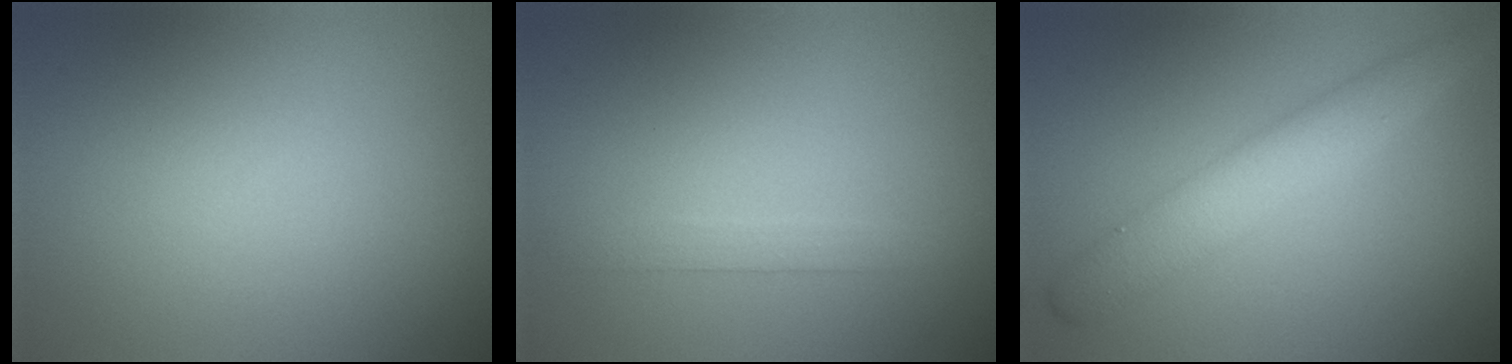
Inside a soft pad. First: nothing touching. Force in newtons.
{"total": 1.3, "press": 1.3, "slide": 0.1}
{"total": 4.1, "press": 4.1, "slide": 0.4}